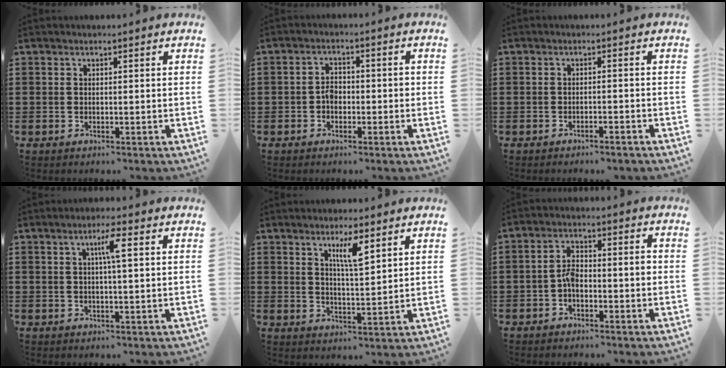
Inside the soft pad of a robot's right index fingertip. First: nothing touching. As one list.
[{"total": 2.7, "force": [-0.8, 1.9, 1.8], "torque": [-0.036, 0.005, -0.017]}, {"total": 1.2, "force": [-1.1, -0.2, 0.5], "torque": [-0.010, -0.001, -0.020]}, {"total": 3.9, "force": [1.0, 0.2, 3.7], "torque": [-0.065, 0.001, 0.011]}, {"total": 5.0, "force": [3.0, 0.9, 3.9], "torque": [-0.075, 0.002, 0.048]}, {"total": 4.0, "force": [-1.2, 1.8, 3.4], "torque": [-0.061, 0.009, -0.024]}]